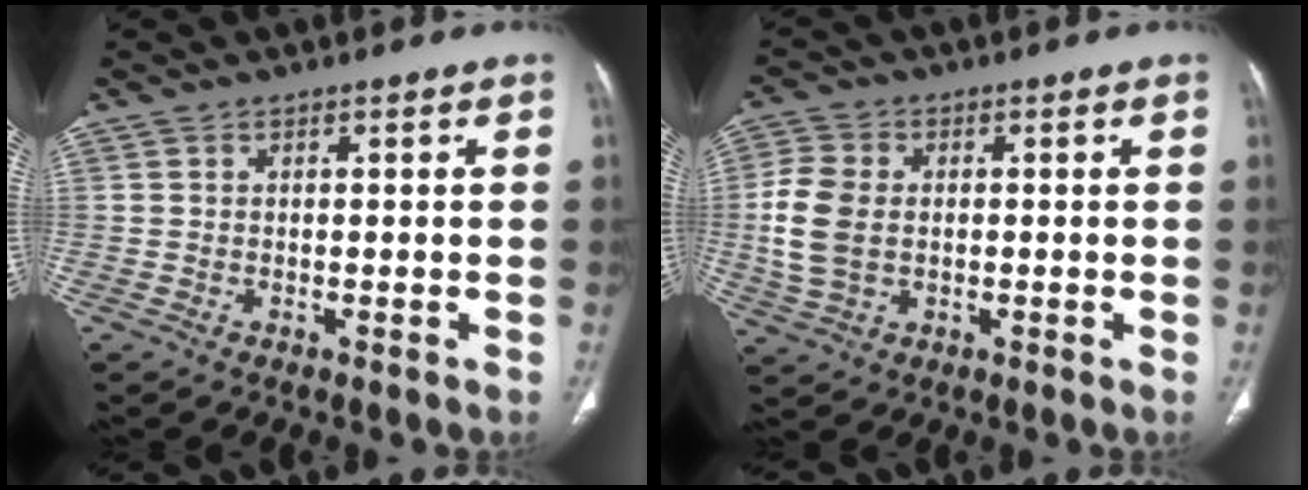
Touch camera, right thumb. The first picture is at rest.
{"total": 9.1, "force": [-0.2, 6.4, 6.4], "torque": [-0.145, 0.006, -0.003]}